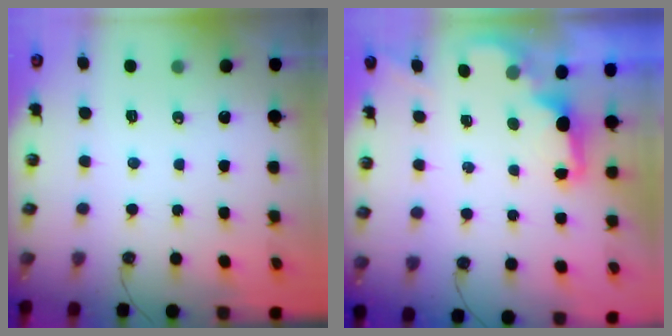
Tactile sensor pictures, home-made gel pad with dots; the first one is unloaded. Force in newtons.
{"total": 2.8, "press": 2.8, "slide": 0.5}